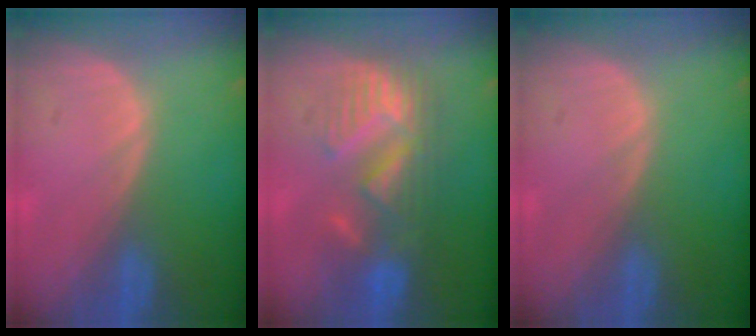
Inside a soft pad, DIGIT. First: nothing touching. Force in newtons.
{"total": 8.8, "press": 8.5, "slide": 2.0}
{"total": 0.0}